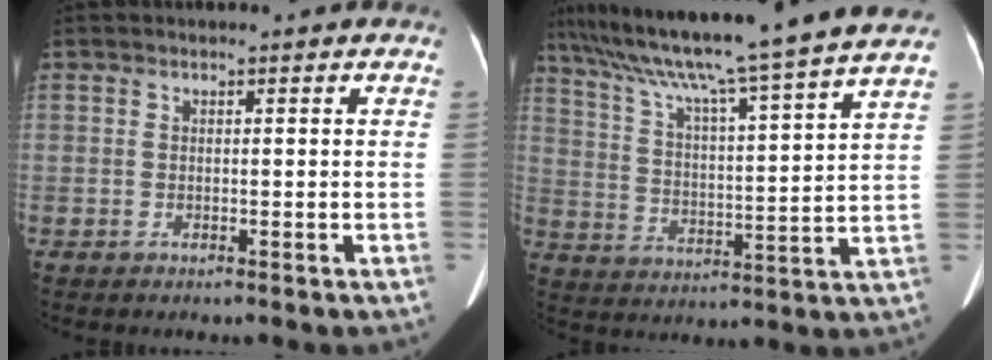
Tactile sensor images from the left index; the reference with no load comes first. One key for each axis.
{"total": 22.4, "fx": 19.1, "fy": -2.0, "fz": 11.6, "tx": -0.201, "ty": -0.017, "tz": 0.276}